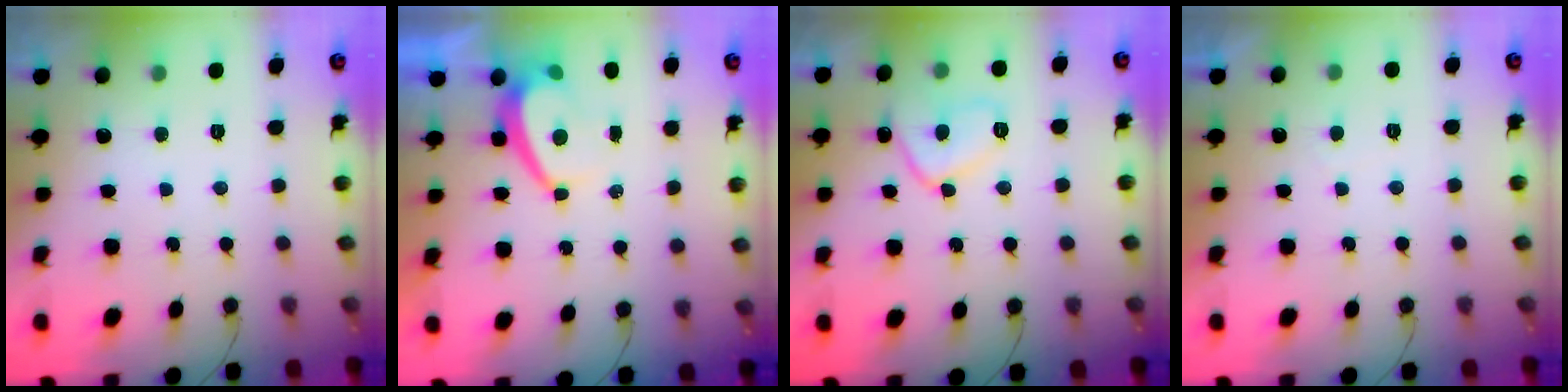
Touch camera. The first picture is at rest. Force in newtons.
{"total": 3.2, "press": 3.1, "slide": 0.6}
{"total": 9.3, "press": 9.3, "slide": 1.2}
{"total": 0.9, "press": 0.7, "slide": 0.6}